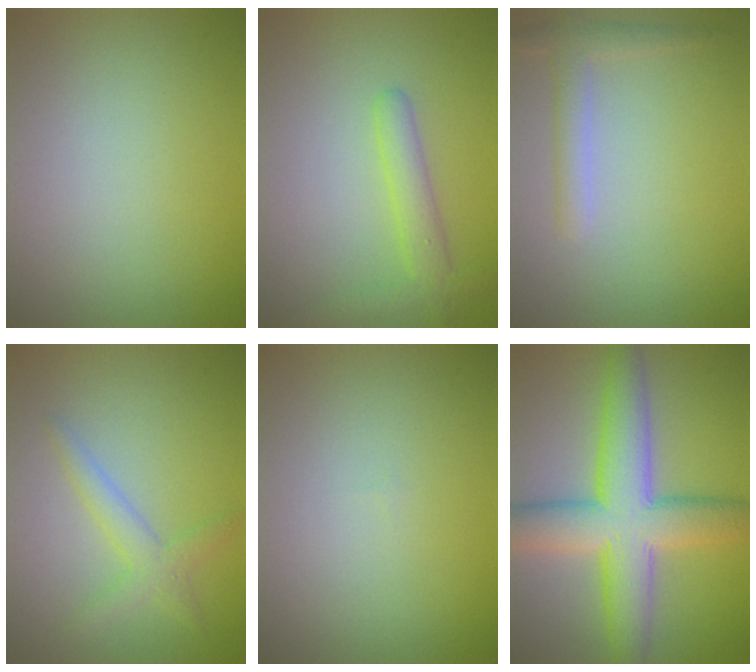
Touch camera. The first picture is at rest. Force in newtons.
{"total": 2.9, "press": 2.9, "slide": 0.2}
{"total": 2.3, "press": 2.3, "slide": 0.2}
{"total": 2.5, "press": 2.5, "slide": 0.1}
{"total": 0.0}
{"total": 9.3, "press": 9.3, "slide": 0.1}